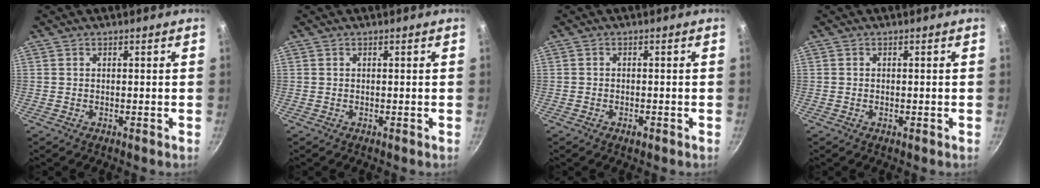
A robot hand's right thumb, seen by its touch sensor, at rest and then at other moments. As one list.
[{"total": 0.0}, {"total": 1.5, "force": [-0.9, 0.8, 0.9], "torque": [-0.017, 0.005, -0.015]}, {"total": 0.7, "force": [-0.2, 0.4, 0.5], "torque": [-0.009, 0.002, -0.004]}]